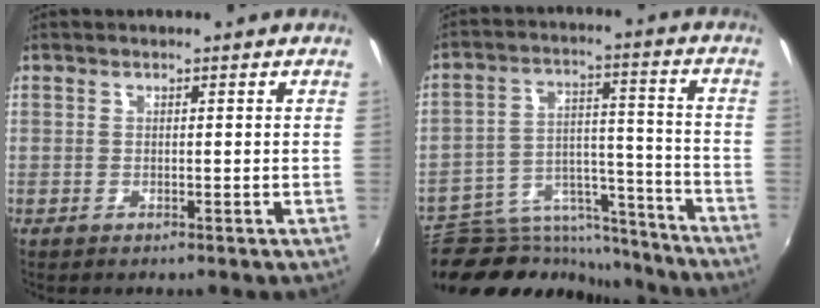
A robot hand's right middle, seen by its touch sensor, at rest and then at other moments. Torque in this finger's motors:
{"motor_torque": [0.45, -0.82, -0.24, -0.04]}